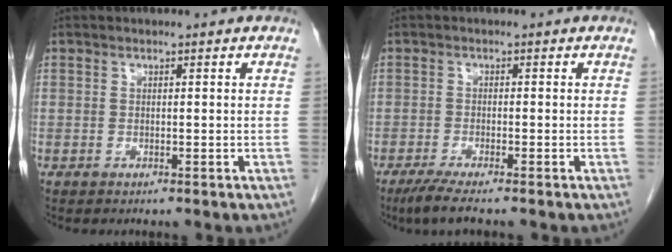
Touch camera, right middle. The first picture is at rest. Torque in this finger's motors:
{"motor_torque": [0.49, -0.31, 0.05, 0.03]}